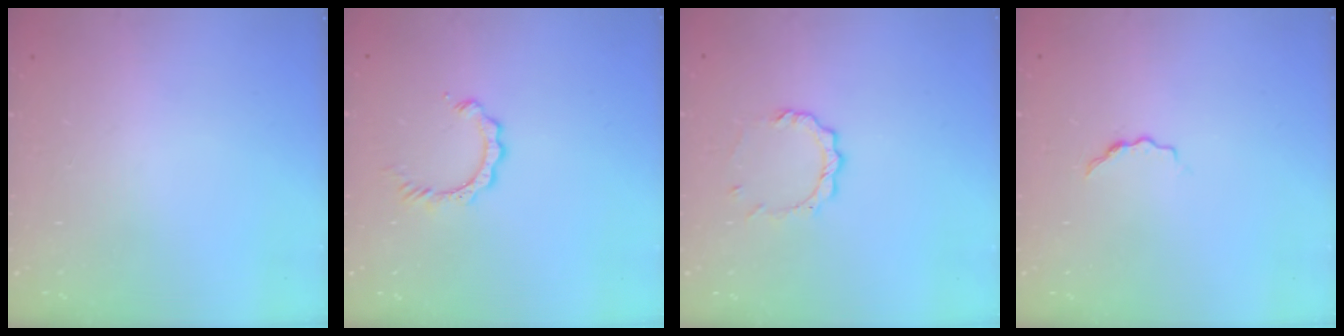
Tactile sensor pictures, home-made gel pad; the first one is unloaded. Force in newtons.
{"total": 4.1, "press": 4.0, "slide": 0.6}
{"total": 5.5, "press": 5.5, "slide": 0.5}
{"total": 4.7, "press": 4.6, "slide": 0.7}